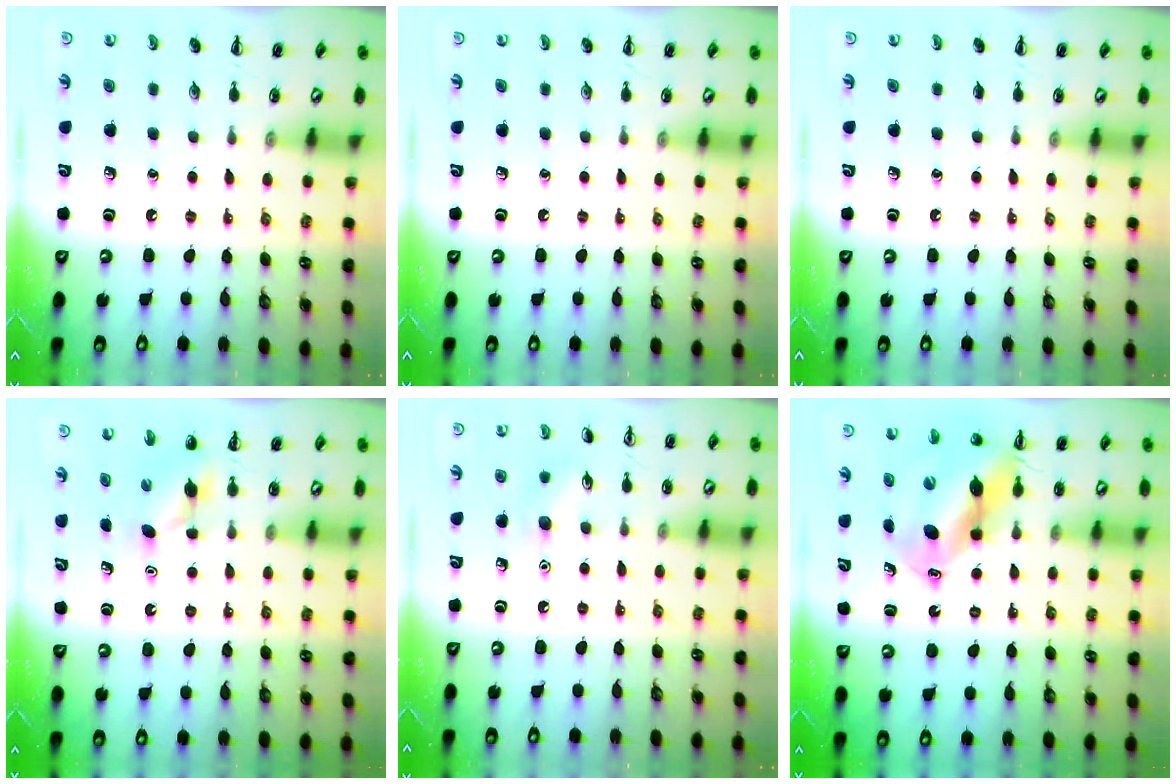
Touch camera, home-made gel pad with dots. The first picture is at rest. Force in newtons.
{"total": 0.0}
{"total": 0.0}
{"total": 2.9, "press": 2.8, "slide": 0.8}
{"total": 6.1, "press": 5.9, "slide": 1.8}
{"total": 10.2, "press": 9.9, "slide": 2.6}